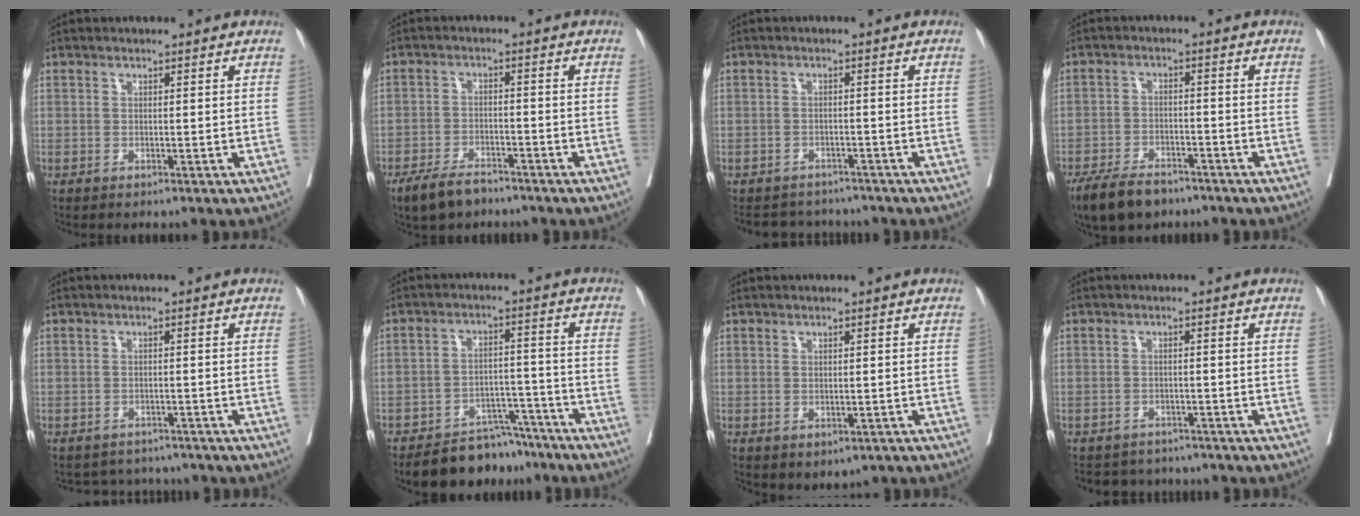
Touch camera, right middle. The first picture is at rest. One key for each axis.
{"total": 5.8, "fx": -4.6, "fy": 2.3, "fz": 2.7, "tx": -0.054, "ty": -0.006, "tz": -0.080}
{"total": 7.0, "fx": -6.6, "fy": 2.2, "fz": 0.7, "tx": -0.009, "ty": 0.005, "tz": -0.087}
{"total": 8.0, "fx": -6.2, "fy": 3.5, "fz": 3.7, "tx": -0.065, "ty": -0.007, "tz": -0.107}
{"total": 4.6, "fx": -4.2, "fy": 1.6, "fz": -0.3, "tx": 0.007, "ty": 0.008, "tz": -0.056}
{"total": 9.0, "fx": -8.1, "fy": 3.5, "fz": 1.8, "tx": -0.009, "ty": 0.020, "tz": -0.127}
{"total": 2.1, "fx": -0.7, "fy": 1.5, "fz": 1.2, "tx": -0.010, "ty": -0.003, "tz": 0.004}
{"total": 5.8, "fx": -5.4, "fy": 2.2, "fz": 0.2, "tx": 0.000, "ty": 0.004, "tz": -0.070}